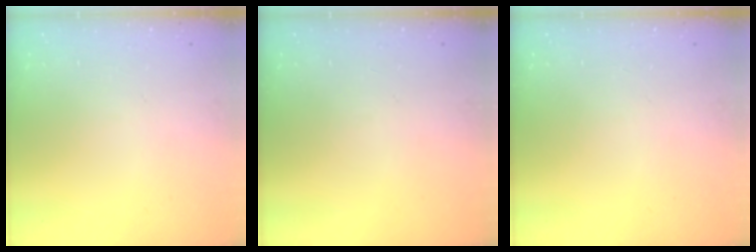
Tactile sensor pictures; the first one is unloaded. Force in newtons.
{"total": 0.0}
{"total": 0.0}